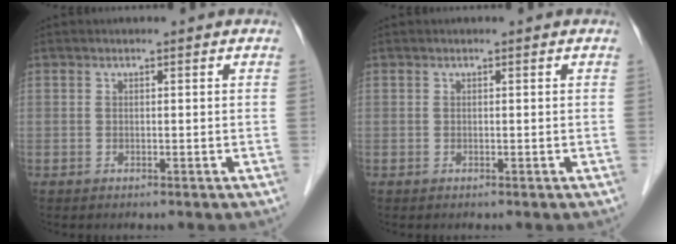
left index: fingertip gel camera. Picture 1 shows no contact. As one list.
[{"total": 0.0}]